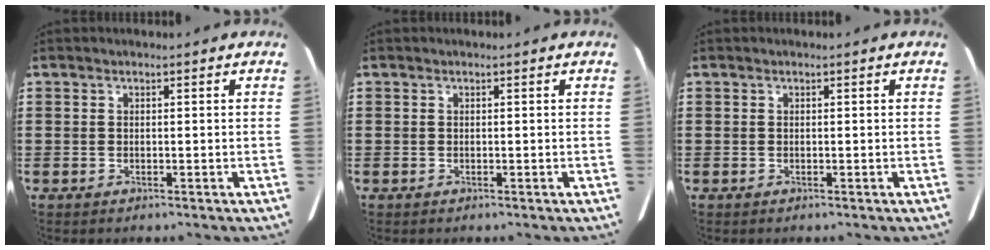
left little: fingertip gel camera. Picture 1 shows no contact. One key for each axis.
{"total": 0.0}
{"total": 0.0}